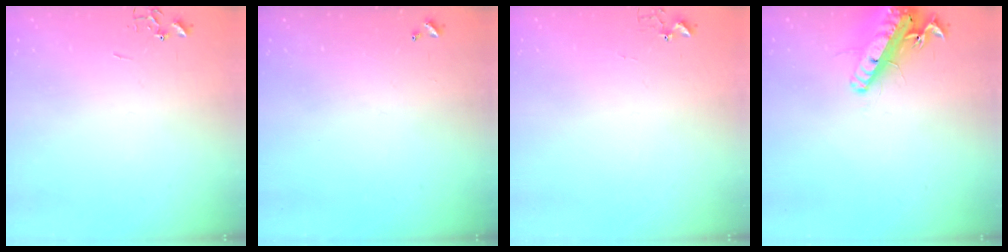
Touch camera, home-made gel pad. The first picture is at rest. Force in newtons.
{"total": 0.0}
{"total": 2.7, "press": 2.7, "slide": 0.3}
{"total": 17.1, "press": 16.8, "slide": 3.4}